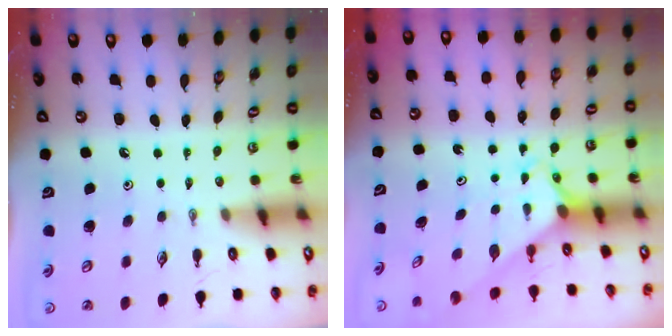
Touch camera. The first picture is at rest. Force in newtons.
{"total": 2.6, "press": 2.6, "slide": 0.2}